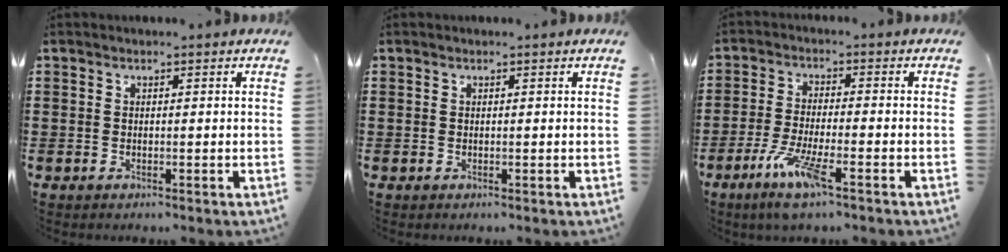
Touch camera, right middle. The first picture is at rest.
{"total": 0.0}
{"total": 6.7, "force": [-4.0, 0.9, 5.3], "torque": [-0.108, -0.011, -0.073]}